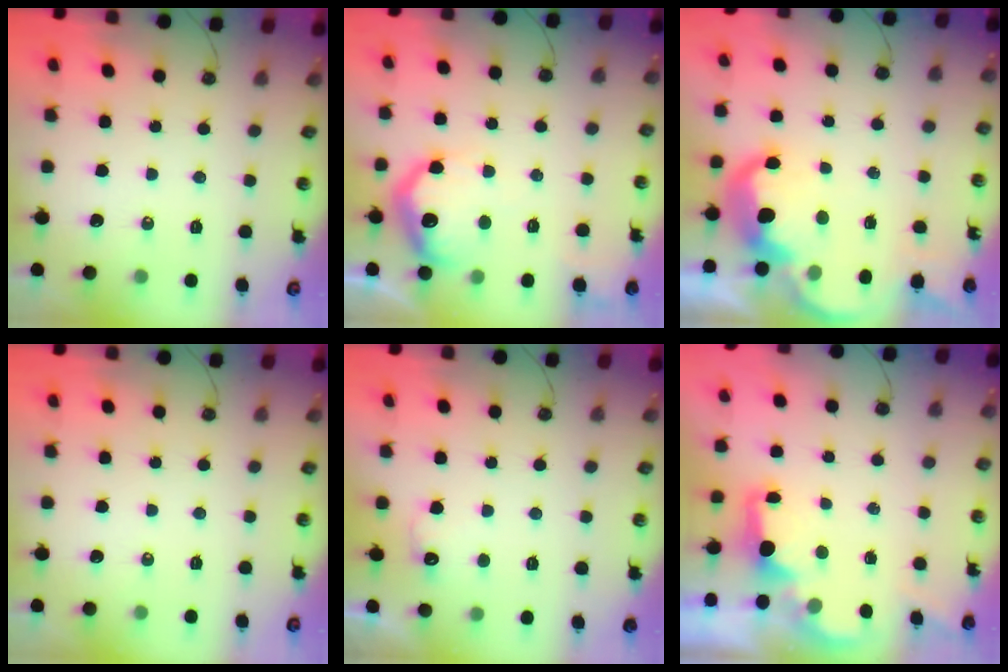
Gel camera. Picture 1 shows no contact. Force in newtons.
{"total": 15.2, "press": 15.1, "slide": 0.6}
{"total": 9.3, "press": 9.3, "slide": 0.6}
{"total": 0.0}
{"total": 5.7, "press": 5.6, "slide": 1.3}
{"total": 1.9, "press": 1.7, "slide": 0.8}